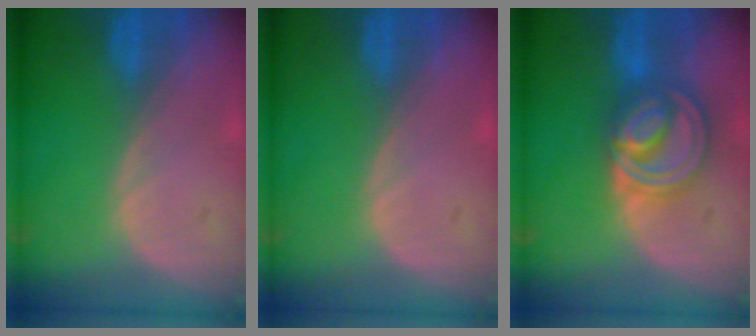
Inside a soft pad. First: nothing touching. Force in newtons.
{"total": 0.5, "press": 0.0, "slide": 0.5}
{"total": 8.7, "press": 7.3, "slide": 4.6}